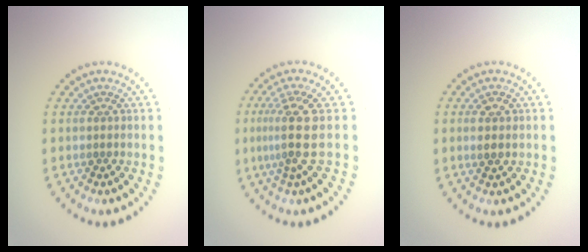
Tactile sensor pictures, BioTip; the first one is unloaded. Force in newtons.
{"total": 3.6, "press": 2.7, "slide": 2.4}
{"total": 1.4, "press": 1.4, "slide": 0.5}